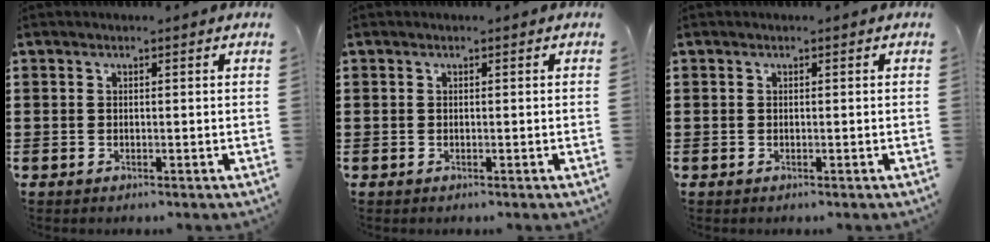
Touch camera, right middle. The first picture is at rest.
{"total": 0.0}
{"total": 0.0}